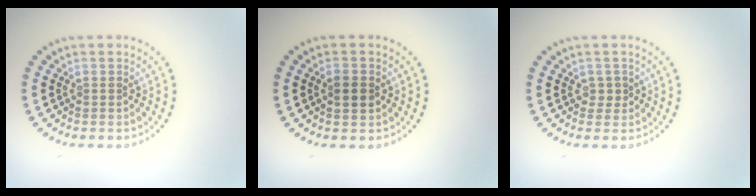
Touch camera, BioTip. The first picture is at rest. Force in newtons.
{"total": 1.6, "press": 1.6, "slide": 0.2}
{"total": 1.0, "press": 0.9, "slide": 0.4}